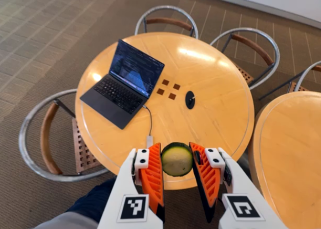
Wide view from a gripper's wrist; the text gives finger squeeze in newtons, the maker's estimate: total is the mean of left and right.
{"total": 10.3, "left": 10.6, "right": 10.0}